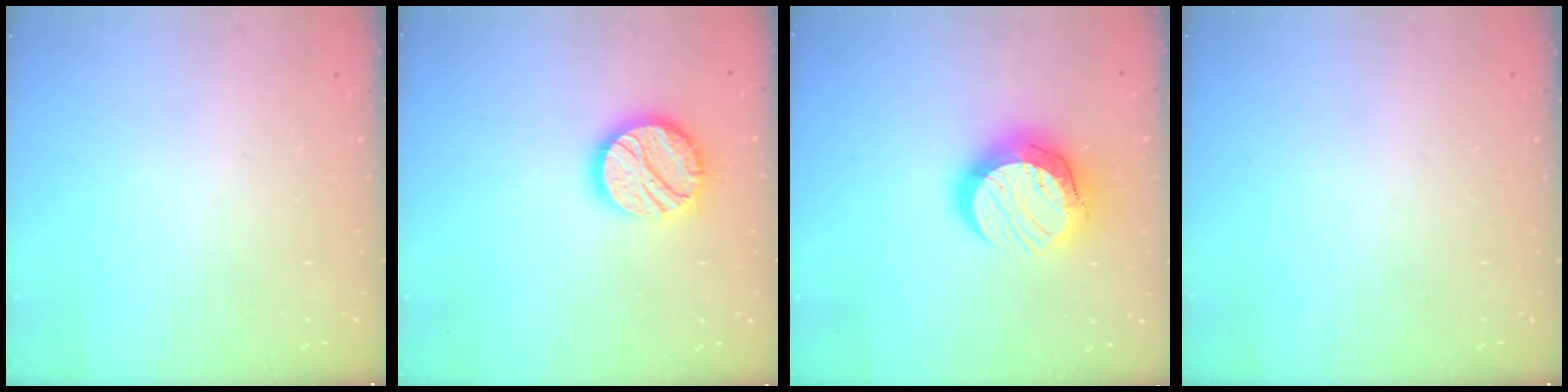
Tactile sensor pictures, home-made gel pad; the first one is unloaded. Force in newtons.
{"total": 14.9, "press": 14.9, "slide": 0.9}
{"total": 15.6, "press": 15.5, "slide": 1.0}
{"total": 0.0}